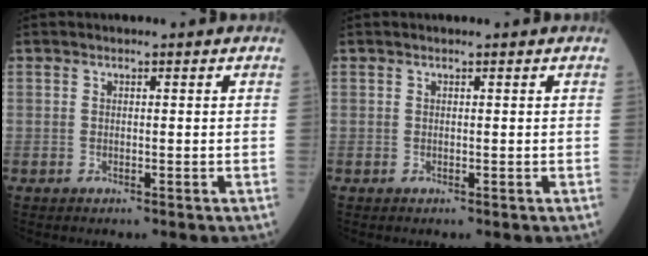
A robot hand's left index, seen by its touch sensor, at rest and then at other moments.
{"total": 0.0}